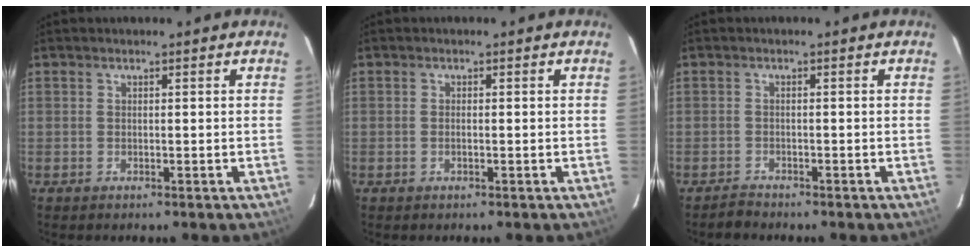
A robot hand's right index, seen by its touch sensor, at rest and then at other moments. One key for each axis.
{"total": 0.8, "fx": -0.2, "fy": 0.1, "fz": 0.7, "tx": -0.016, "ty": 0.001, "tz": -0.006}
{"total": 1.7, "fx": -1.6, "fy": 0.6, "fz": -0.1, "tx": -0.003, "ty": 0.003, "tz": -0.031}